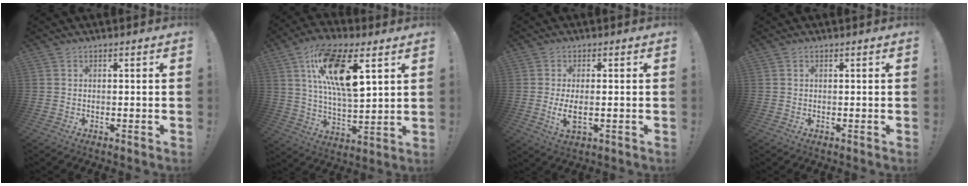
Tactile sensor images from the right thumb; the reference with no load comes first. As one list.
[{"total": 17.5, "force": [7.7, 6.5, 14.3], "torque": [-0.255, -0.020, 0.127]}, {"total": 5.4, "force": [-0.8, 1.8, 5.1], "torque": [-0.093, -0.014, -0.013]}, {"total": 0.0}]